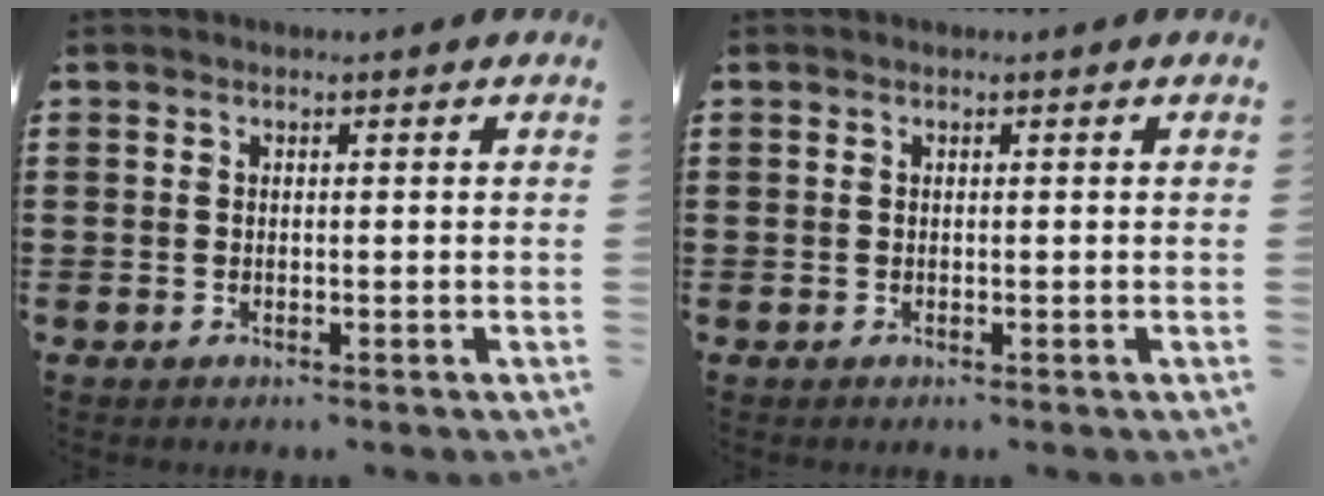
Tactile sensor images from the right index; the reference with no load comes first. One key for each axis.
{"total": 0.0}